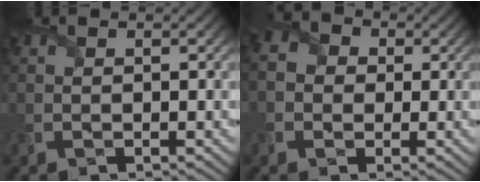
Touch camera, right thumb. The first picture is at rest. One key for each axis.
{"total": 4.2, "fx": 0.1, "fy": 3.8, "fz": 1.7, "tx": -0.056, "ty": 0.006, "tz": -0.007}